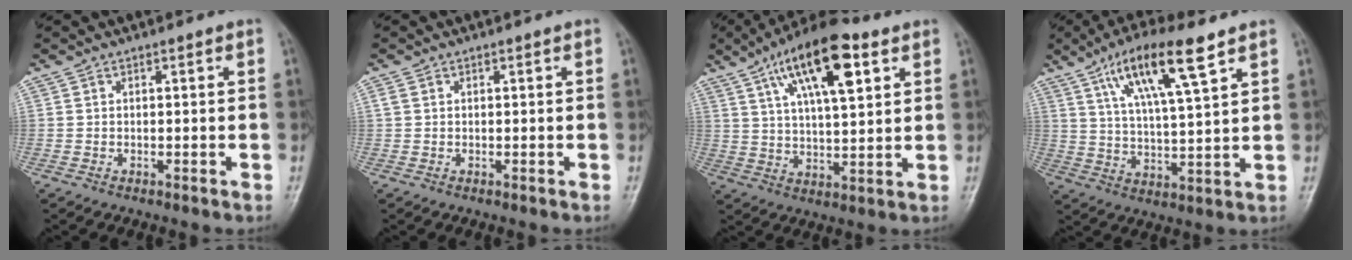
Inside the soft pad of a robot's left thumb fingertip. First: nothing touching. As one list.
[{"total": 0.9, "force": [0.3, 0.7, 0.5], "torque": [-0.011, 0.006, 0.005]}, {"total": 16.7, "force": [7.9, 6.0, 13.5], "torque": [-0.204, -0.014, 0.130]}, {"total": 14.0, "force": [7.6, 2.7, 11.4], "torque": [-0.201, -0.019, 0.139]}]